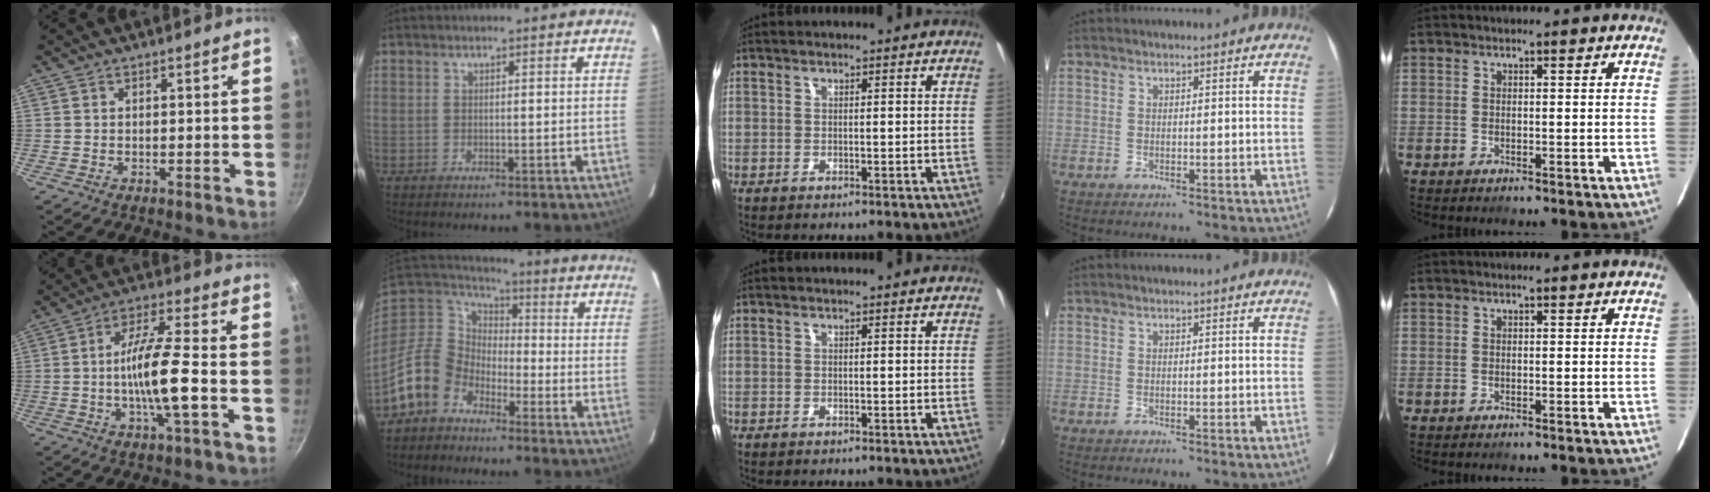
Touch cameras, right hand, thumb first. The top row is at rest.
{"thumb": {"total": 11.8, "force": [-2.7, 1.9, 11.4], "torque": [-0.206, 0.020, -0.055]}, "index": {"total": 11.2, "force": [-7.9, 7.1, 3.6], "torque": [-0.094, 0.026, -0.165]}}